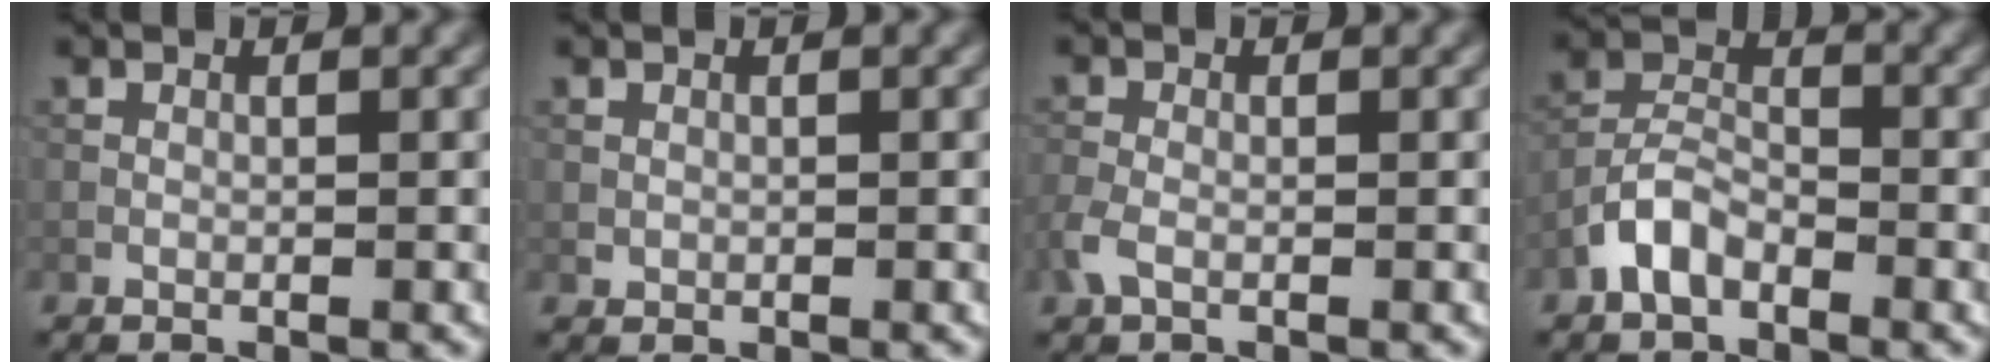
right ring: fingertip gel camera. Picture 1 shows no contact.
{"total": 0.6, "force": [0.6, 0.3, 0.0], "torque": [0.003, 0.000, 0.010]}
{"total": 2.0, "force": [-0.9, 1.1, 1.4], "torque": [-0.042, -0.002, -0.028]}
{"total": 3.3, "force": [-1.8, 1.9, 1.9], "torque": [-0.039, 0.014, -0.045]}